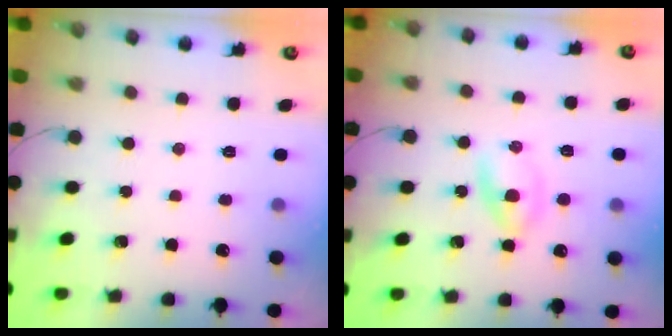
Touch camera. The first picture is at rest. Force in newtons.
{"total": 2.9, "press": 2.6, "slide": 1.3}